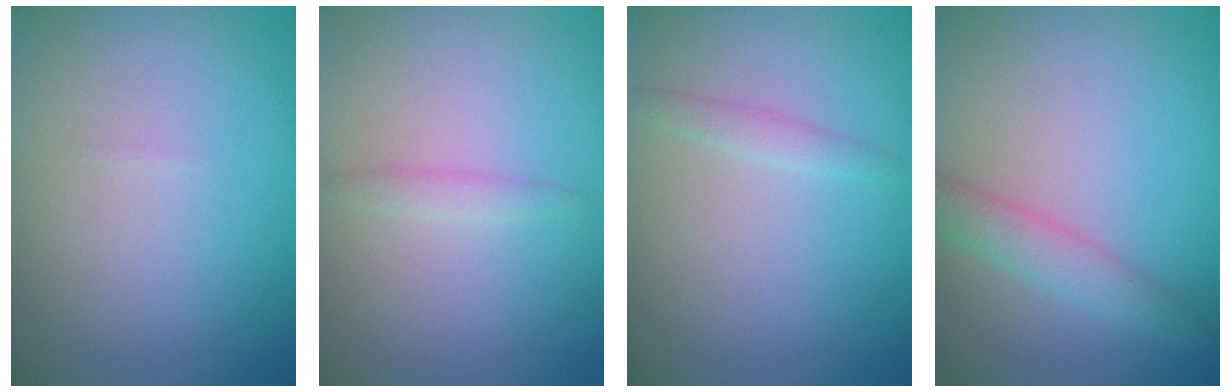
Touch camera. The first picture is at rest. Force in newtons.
{"total": 1.0, "press": 1.0, "slide": 0.0}
{"total": 1.2, "press": 1.2, "slide": 0.1}
{"total": 2.7, "press": 2.7, "slide": 0.2}